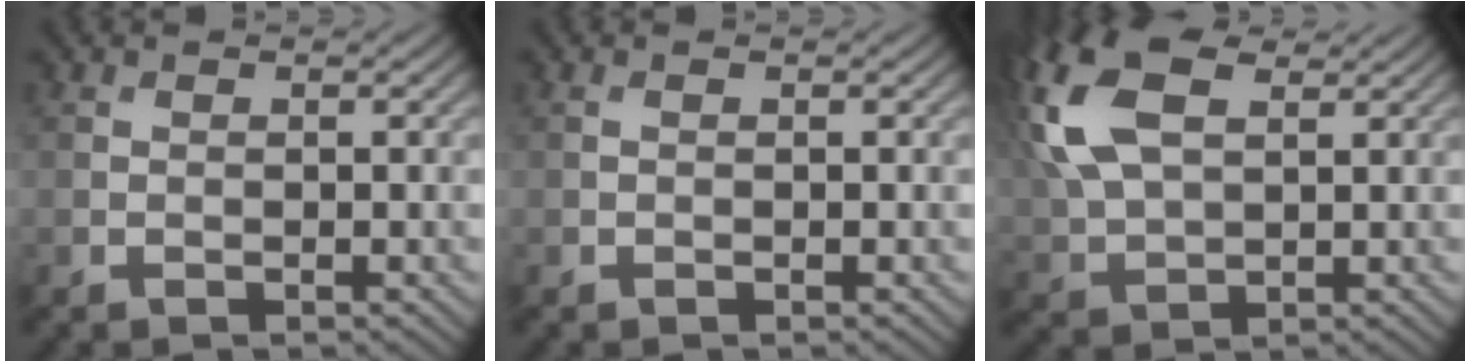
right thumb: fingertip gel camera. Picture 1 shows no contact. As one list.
[{"total": 0.0}, {"total": 13.0, "force": [5.2, 7.0, 9.7], "torque": [-0.263, 0.025, 0.100]}]